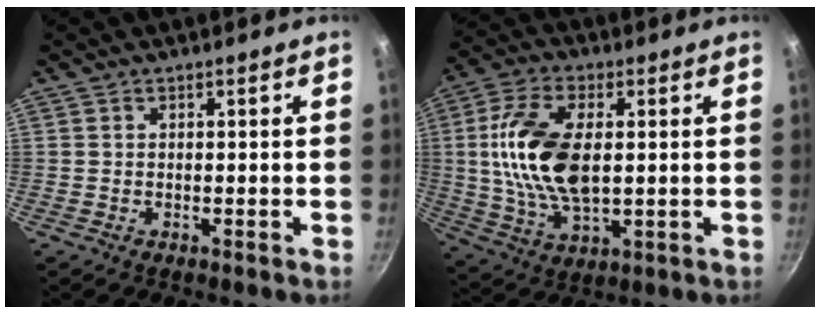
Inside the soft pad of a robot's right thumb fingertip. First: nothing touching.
{"total": 16.7, "force": [1.6, 8.6, 14.2], "torque": [-0.285, -0.003, 0.035]}